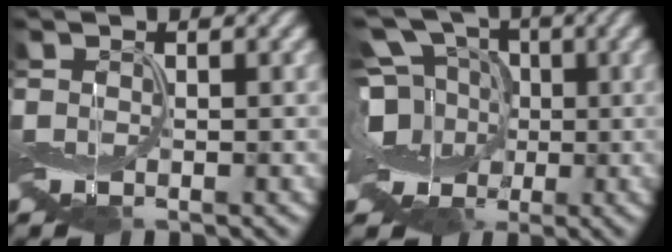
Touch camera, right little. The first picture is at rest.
{"total": 10.8, "force": [0.1, 9.0, 6.0], "torque": [-0.127, 0.015, -0.033]}